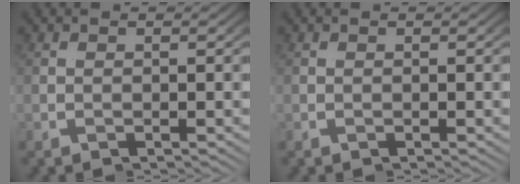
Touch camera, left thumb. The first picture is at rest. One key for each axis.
{"total": 0.0}